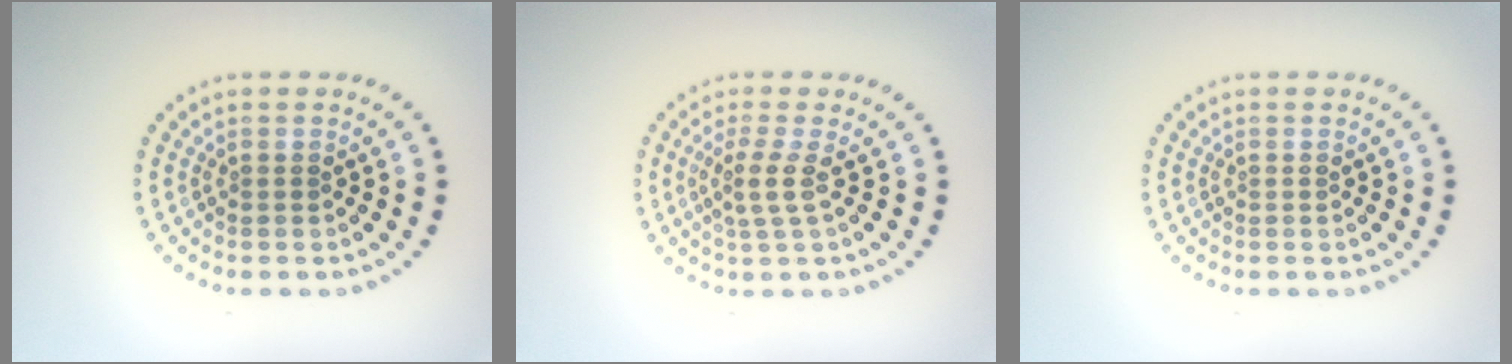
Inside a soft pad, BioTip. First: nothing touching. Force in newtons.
{"total": 2.1, "press": 1.6, "slide": 1.4}
{"total": 0.0}